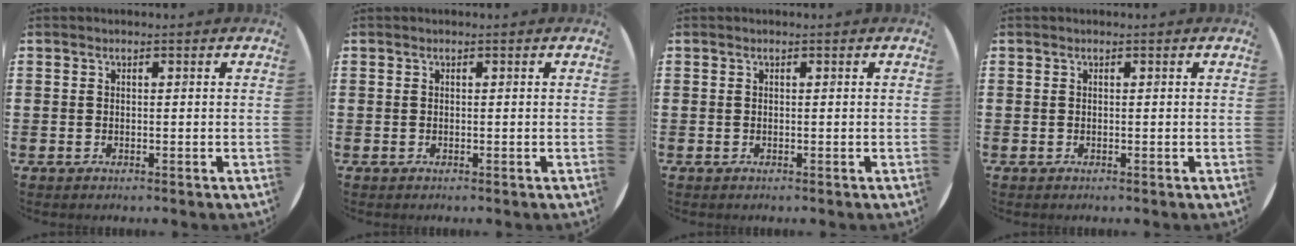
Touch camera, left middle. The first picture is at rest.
{"total": 0.0}
{"total": 0.0}
{"total": 0.0}